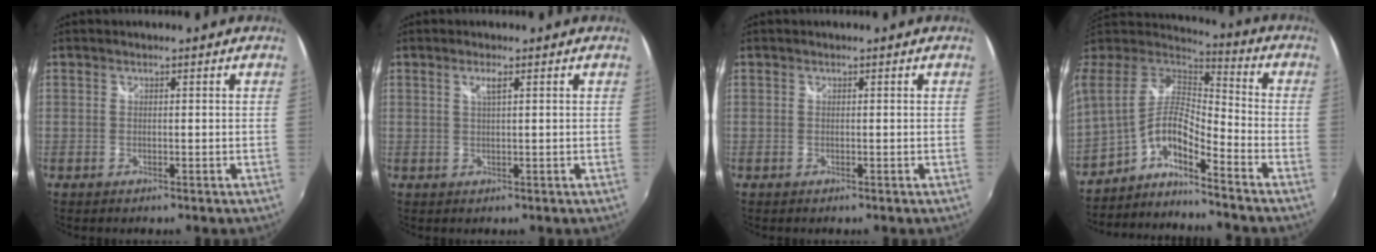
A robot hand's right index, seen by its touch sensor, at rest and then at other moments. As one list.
[{"total": 1.6, "force": [0.8, -0.4, 1.4], "torque": [-0.025, 0.000, 0.014]}, {"total": 0.0}, {"total": 13.1, "force": [-8.1, 3.0, 9.9], "torque": [-0.182, -0.012, -0.165]}]